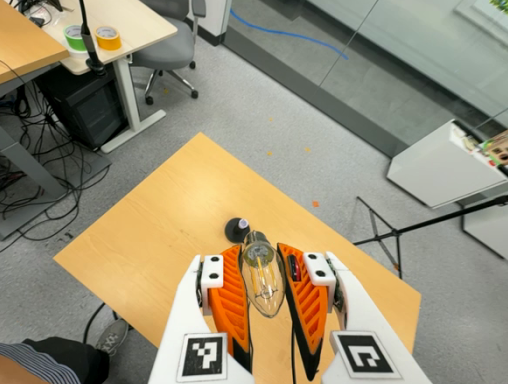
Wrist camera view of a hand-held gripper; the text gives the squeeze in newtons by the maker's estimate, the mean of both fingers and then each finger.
{"total": 22.9, "left": 24.7, "right": 21.0}